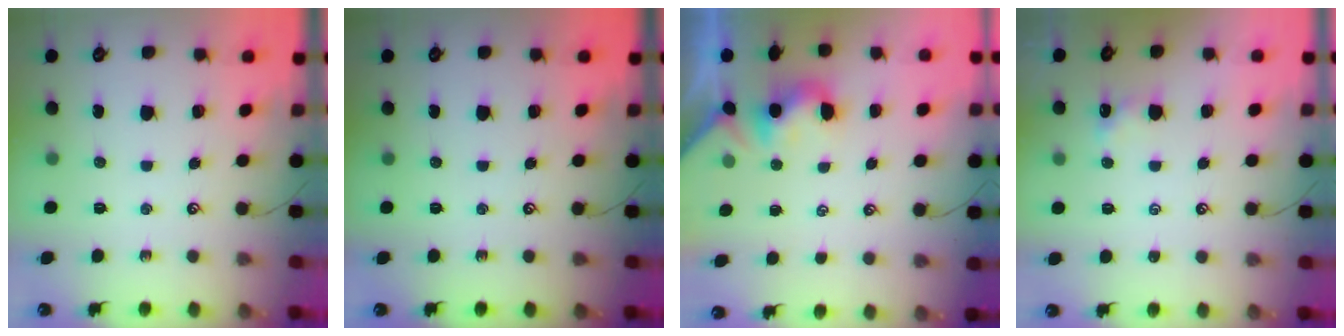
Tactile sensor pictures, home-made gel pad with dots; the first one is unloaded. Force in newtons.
{"total": 0.0}
{"total": 1.9, "press": 1.8, "slide": 0.5}
{"total": 0.5, "press": 0.4, "slide": 0.3}